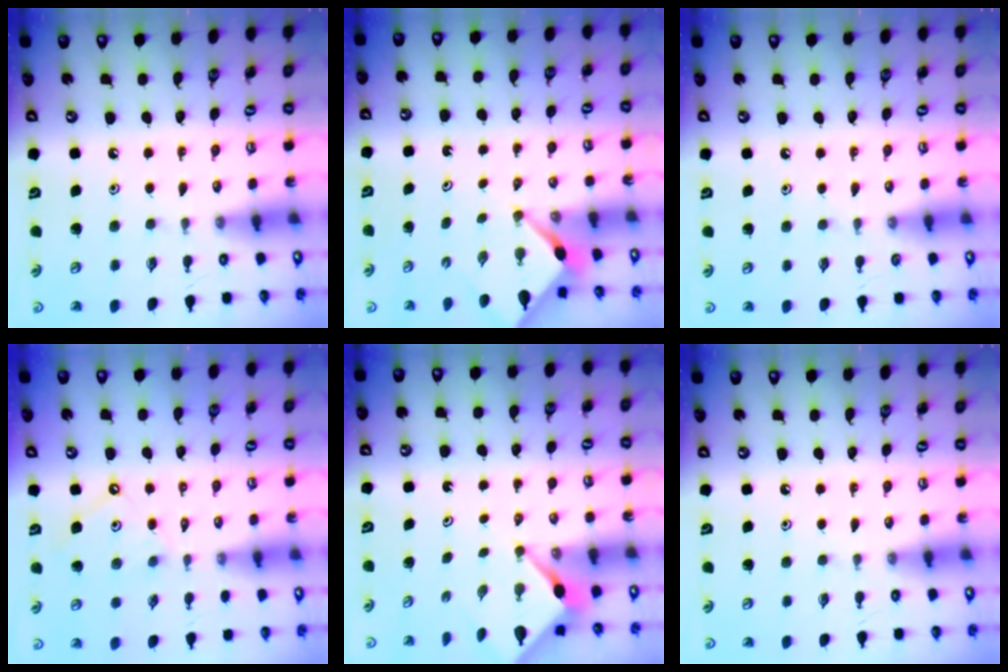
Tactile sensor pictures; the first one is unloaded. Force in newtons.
{"total": 2.4, "press": 2.4, "slide": 0.3}
{"total": 2.7, "press": 2.7, "slide": 0.4}
{"total": 4.6, "press": 4.6, "slide": 0.6}
{"total": 3.0, "press": 3.0, "slide": 0.2}
{"total": 0.0}